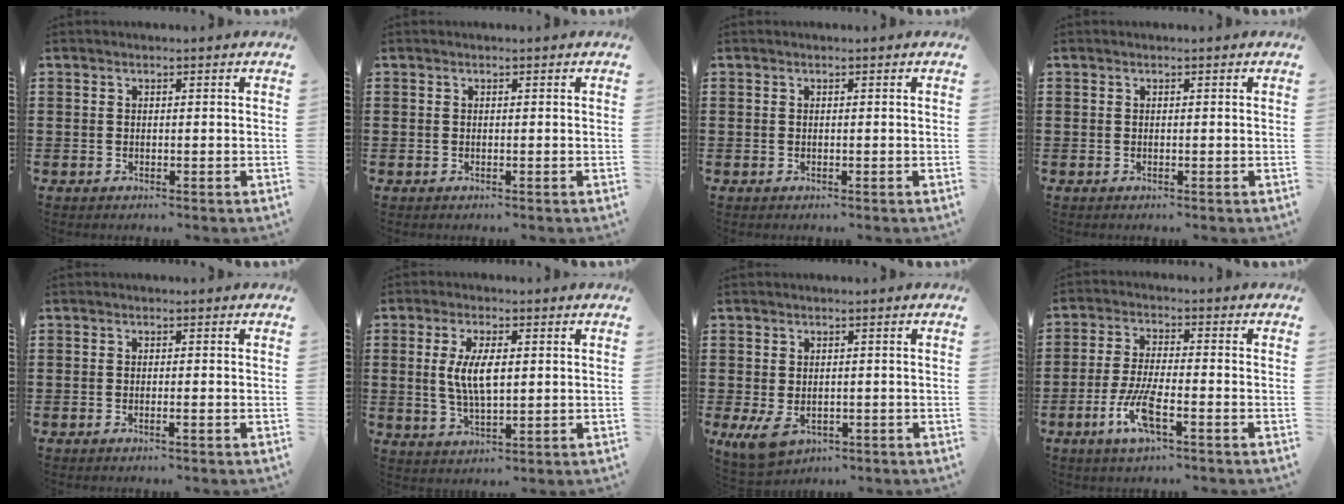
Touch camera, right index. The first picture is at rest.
{"total": 0.0}
{"total": 0.0}
{"total": 0.0}
{"total": 0.8, "force": [-0.5, -0.2, 0.6], "torque": [-0.011, -0.004, -0.009]}
{"total": 6.4, "force": [0.7, 2.5, 5.8], "torque": [-0.130, 0.003, 0.005]}
{"total": 3.1, "force": [-1.1, 1.8, 2.2], "torque": [-0.064, -0.007, -0.025]}
{"total": 6.9, "force": [-3.3, 1.3, 6.0], "torque": [-0.143, -0.018, -0.068]}